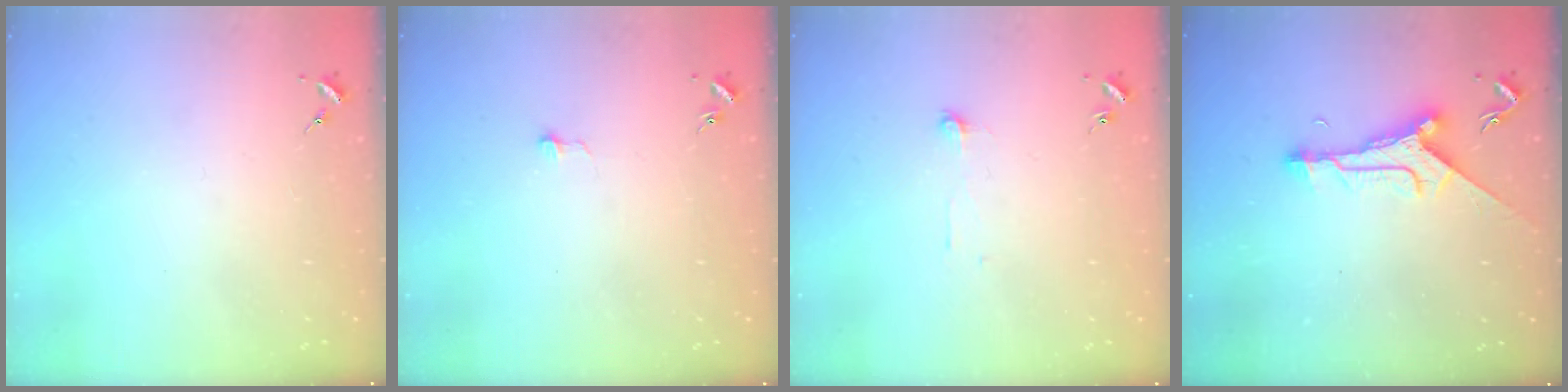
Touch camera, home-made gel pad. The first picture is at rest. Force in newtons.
{"total": 3.1, "press": 3.1, "slide": 0.3}
{"total": 3.9, "press": 3.9, "slide": 0.3}
{"total": 9.5, "press": 9.5, "slide": 0.3}